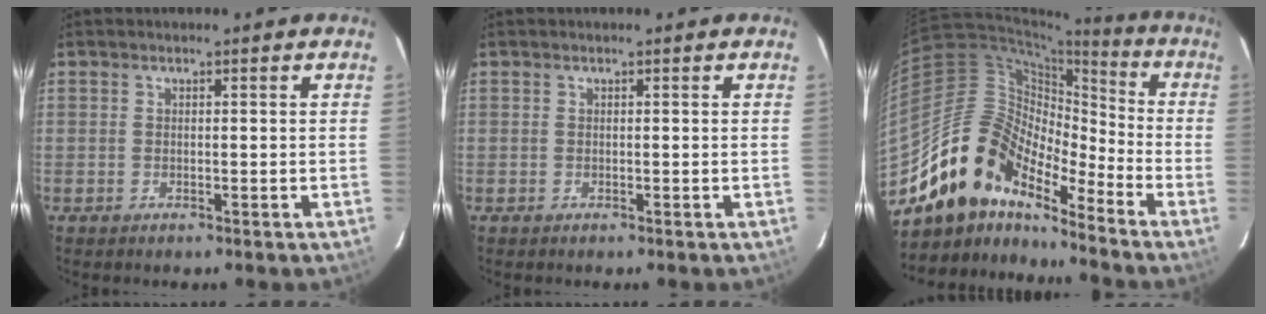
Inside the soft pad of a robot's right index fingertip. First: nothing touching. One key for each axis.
{"total": 0.0}
{"total": 15.4, "fx": -12.5, "fy": 6.4, "fz": 6.2, "tx": -0.112, "ty": 0.020, "tz": -0.243}